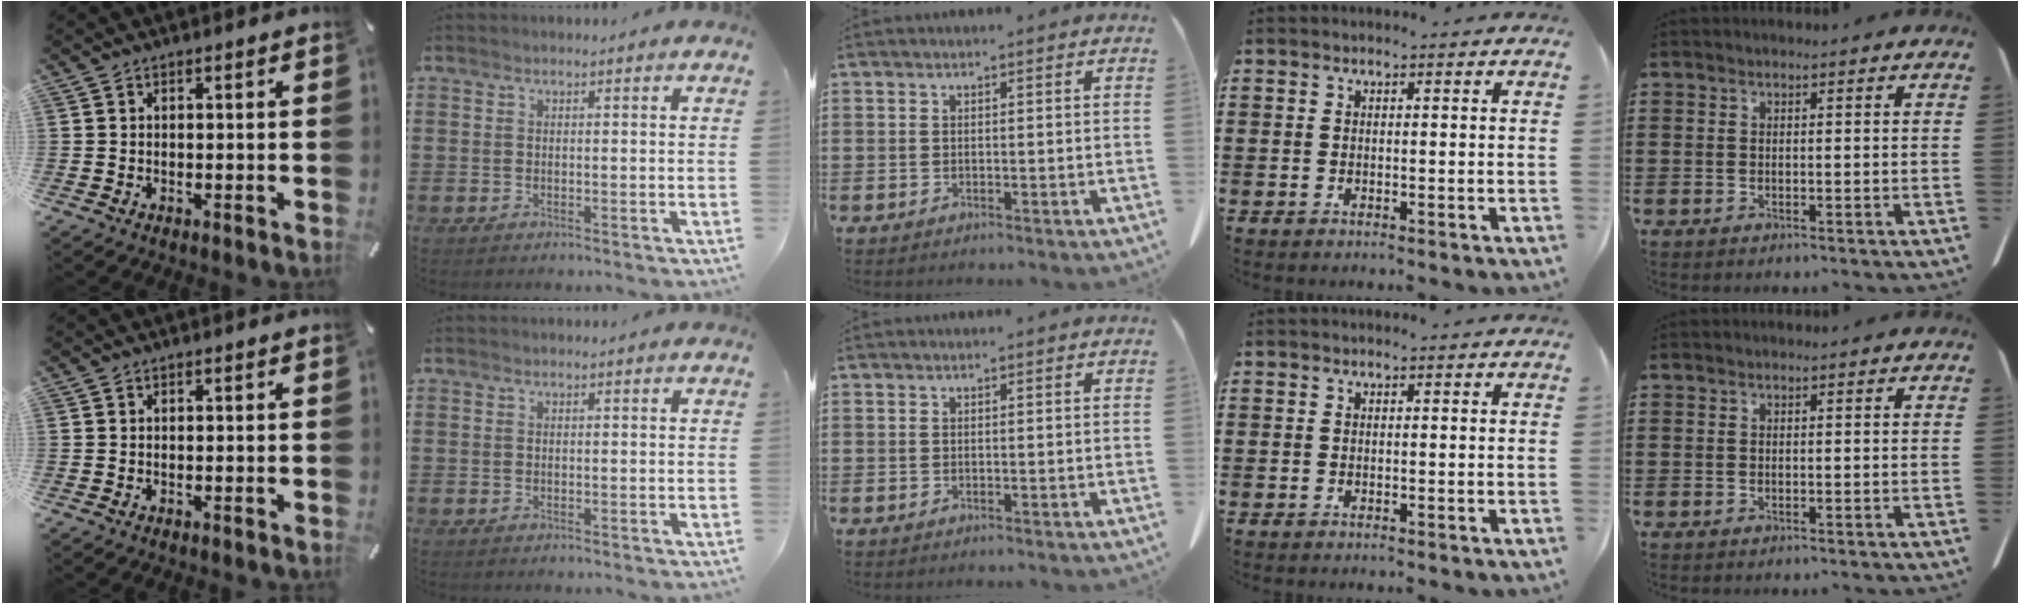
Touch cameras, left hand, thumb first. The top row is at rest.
{}